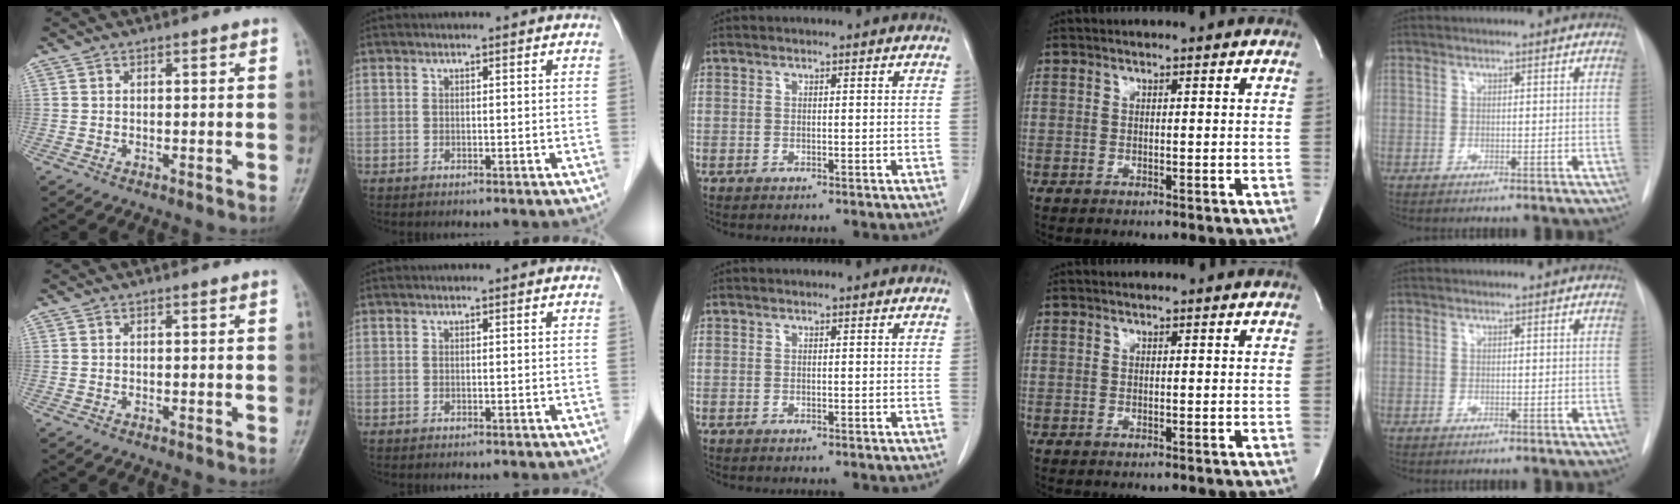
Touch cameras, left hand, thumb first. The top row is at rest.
{}